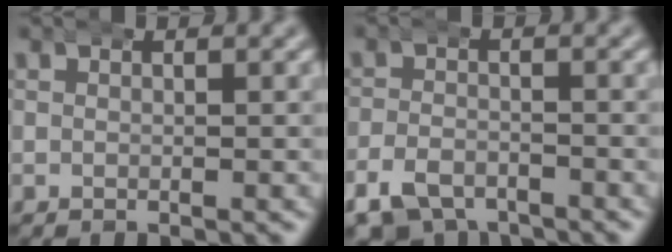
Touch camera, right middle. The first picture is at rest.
{"total": 5.2, "force": [-4.1, 2.8, 1.8], "torque": [-0.025, -0.009, -0.073]}